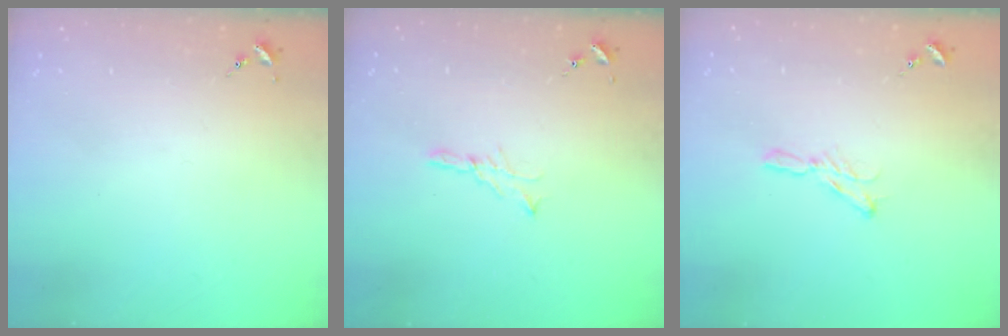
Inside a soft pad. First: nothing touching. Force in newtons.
{"total": 5.2, "press": 5.2, "slide": 0.3}
{"total": 5.7, "press": 5.7, "slide": 0.1}